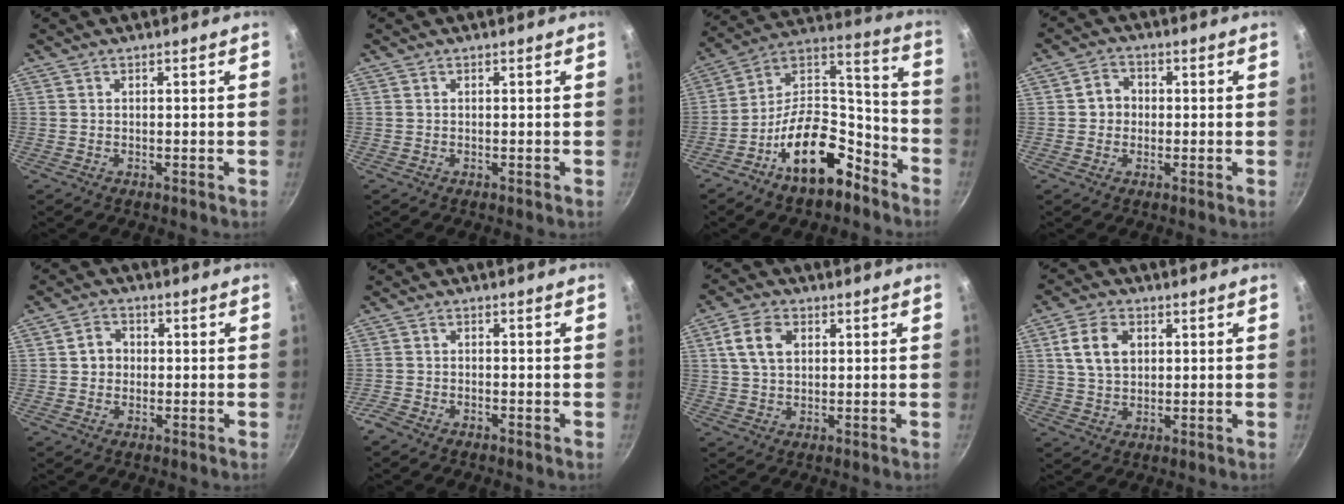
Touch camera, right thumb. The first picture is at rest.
{"total": 0.0}
{"total": 18.8, "force": [-10.6, 9.5, 12.2], "torque": [-0.150, 0.106, -0.181]}
{"total": 4.2, "force": [0.0, 3.8, 1.7], "torque": [-0.004, 0.010, -0.007]}
{"total": 4.1, "force": [0.1, 3.6, 1.9], "torque": [-0.010, 0.009, -0.004]}
{"total": 2.4, "force": [-2.0, 0.9, 0.9], "torque": [-0.037, 0.016, -0.045]}
{"total": 7.0, "force": [1.9, 4.8, 4.7], "torque": [-0.076, 0.007, 0.033]}
{"total": 7.7, "force": [2.0, 5.5, 5.1], "torque": [-0.081, 0.002, 0.037]}